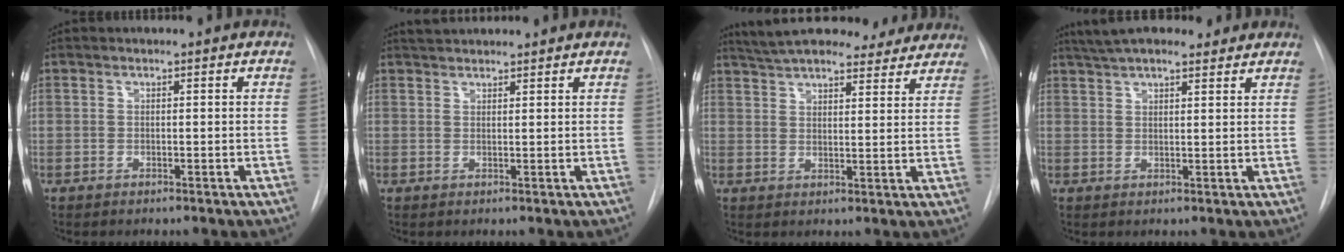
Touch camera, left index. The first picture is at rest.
{"total": 5.0, "force": [4.6, 1.1, 1.6], "torque": [-0.024, 0.037, 0.070]}
{"total": 22.9, "force": [20.2, 5.9, 8.9], "torque": [-0.152, 0.018, 0.262]}
{"total": 12.4, "force": [10.3, 3.4, 6.0], "torque": [-0.098, 0.044, 0.150]}